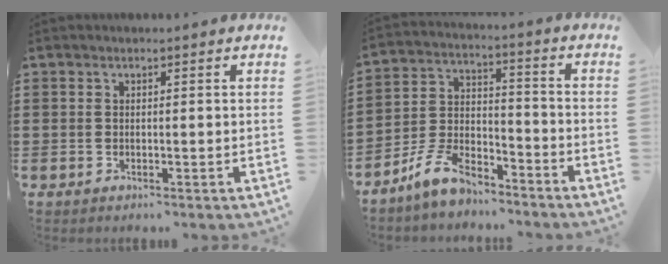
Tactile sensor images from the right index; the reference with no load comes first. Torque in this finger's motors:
{"motor_torque": [0.12, 0.20, 0.30, 0.12]}